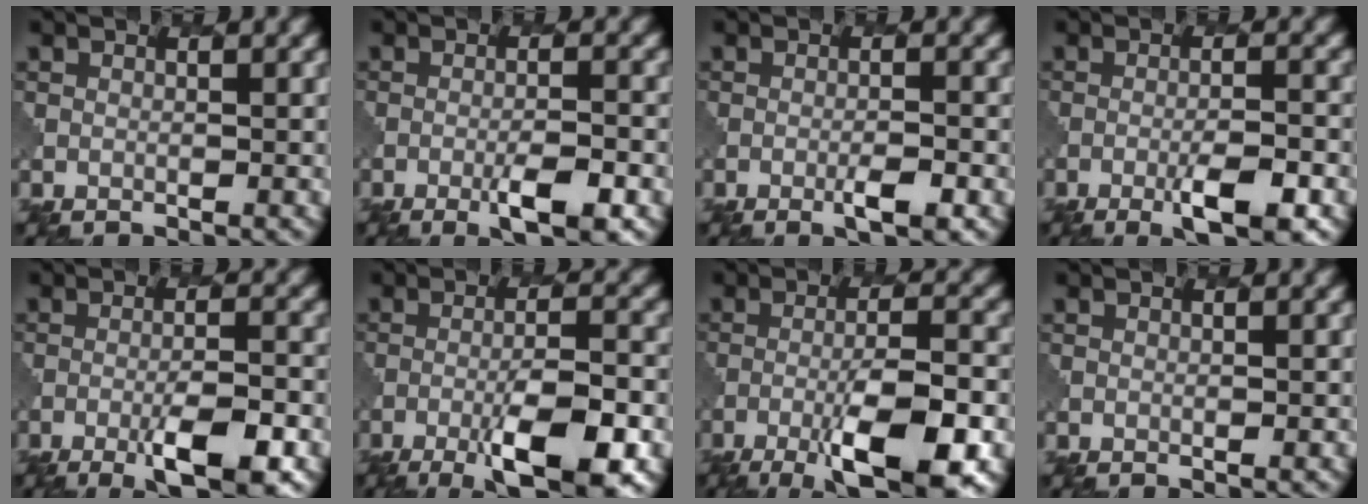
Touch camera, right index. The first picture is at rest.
{"total": 3.7, "force": [-1.6, 0.7, 3.2], "torque": [-0.060, -0.001, -0.026]}
{"total": 2.2, "force": [-1.0, 0.3, 2.0], "torque": [-0.036, 0.001, -0.017]}
{"total": 4.3, "force": [-1.9, 0.8, 3.7], "torque": [-0.067, -0.002, -0.030]}
{"total": 5.5, "force": [-2.6, 1.2, 4.7], "torque": [-0.083, 0.000, -0.040]}
{"total": 7.9, "force": [-3.9, 1.8, 6.6], "torque": [-0.109, -0.002, -0.059]}
{"total": 8.9, "force": [-4.4, 2.2, 7.5], "torque": [-0.123, -0.002, -0.072]}
{"total": 0.0}